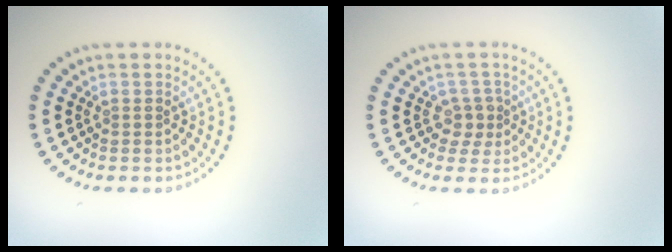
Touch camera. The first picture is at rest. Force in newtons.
{"total": 1.9, "press": 1.5, "slide": 1.1}